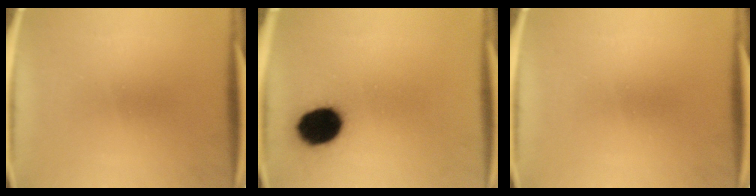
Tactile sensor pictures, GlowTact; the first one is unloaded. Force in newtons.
{"total": 12.5}
{"total": 0.0}